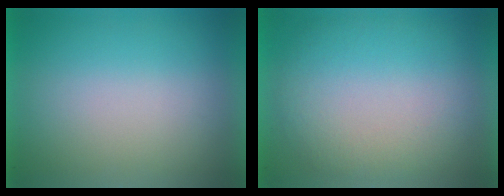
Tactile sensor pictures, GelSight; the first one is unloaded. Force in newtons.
{"total": 2.2}